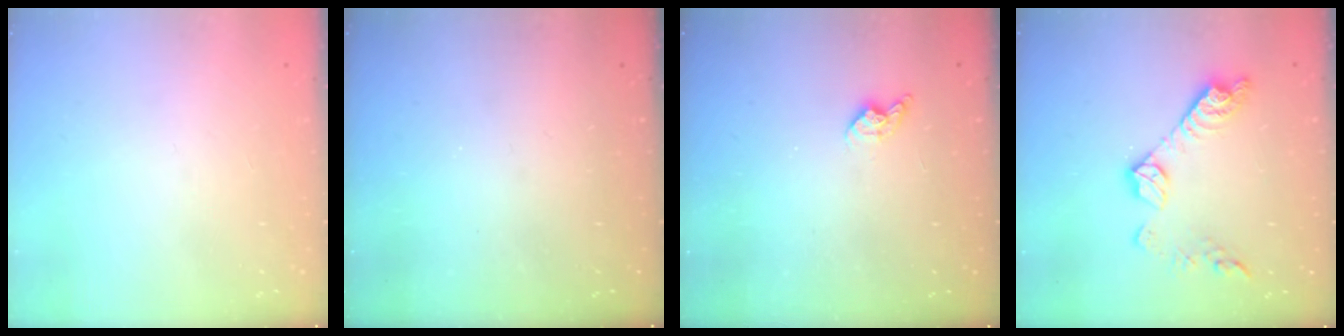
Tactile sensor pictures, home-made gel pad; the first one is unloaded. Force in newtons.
{"total": 0.0}
{"total": 6.2, "press": 6.1, "slide": 1.0}
{"total": 11.9, "press": 11.9, "slide": 0.6}